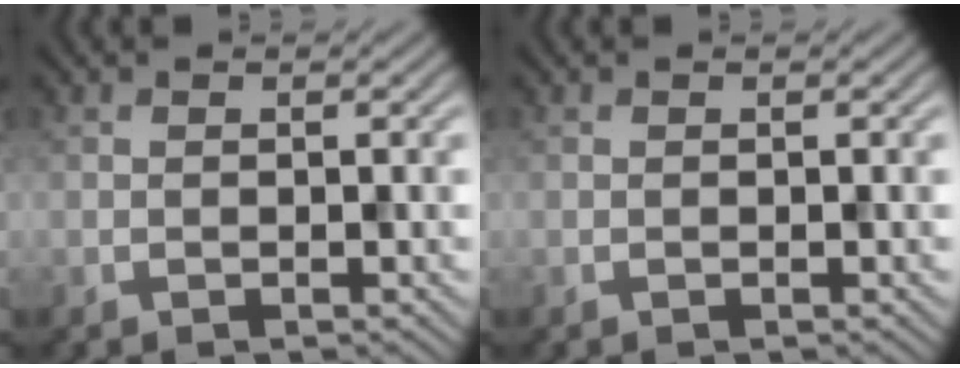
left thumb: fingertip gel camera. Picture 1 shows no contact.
{"total": 0.0}